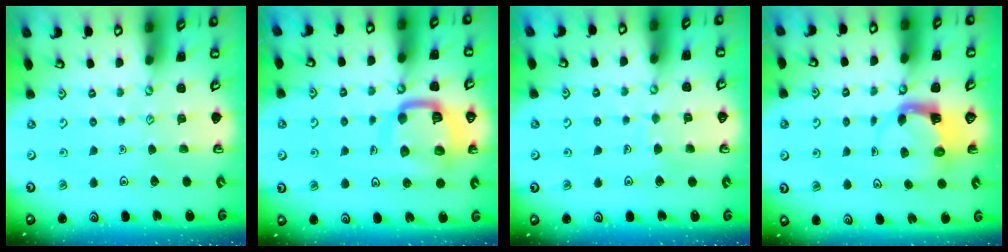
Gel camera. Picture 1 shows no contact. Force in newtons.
{"total": 13.1, "press": 13.1, "slide": 1.1}
{"total": 3.3, "press": 3.3, "slide": 0.3}
{"total": 4.0, "press": 3.9, "slide": 0.6}